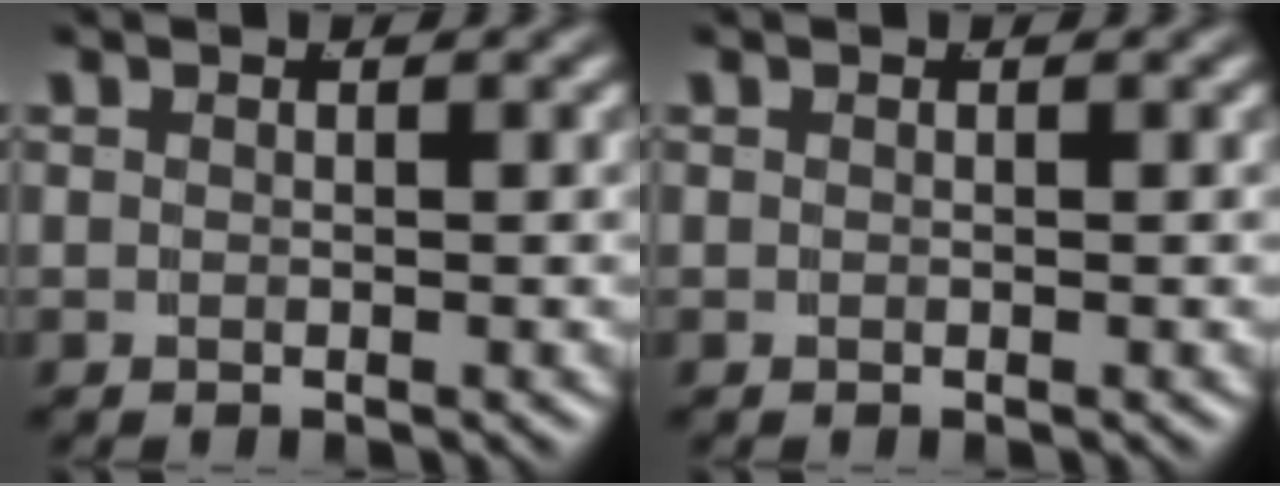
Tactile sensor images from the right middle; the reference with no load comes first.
{"total": 0.0}